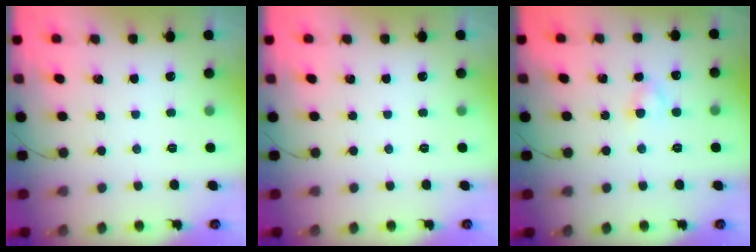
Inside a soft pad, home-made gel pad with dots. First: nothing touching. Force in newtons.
{"total": 0.0}
{"total": 3.3, "press": 3.1, "slide": 1.0}